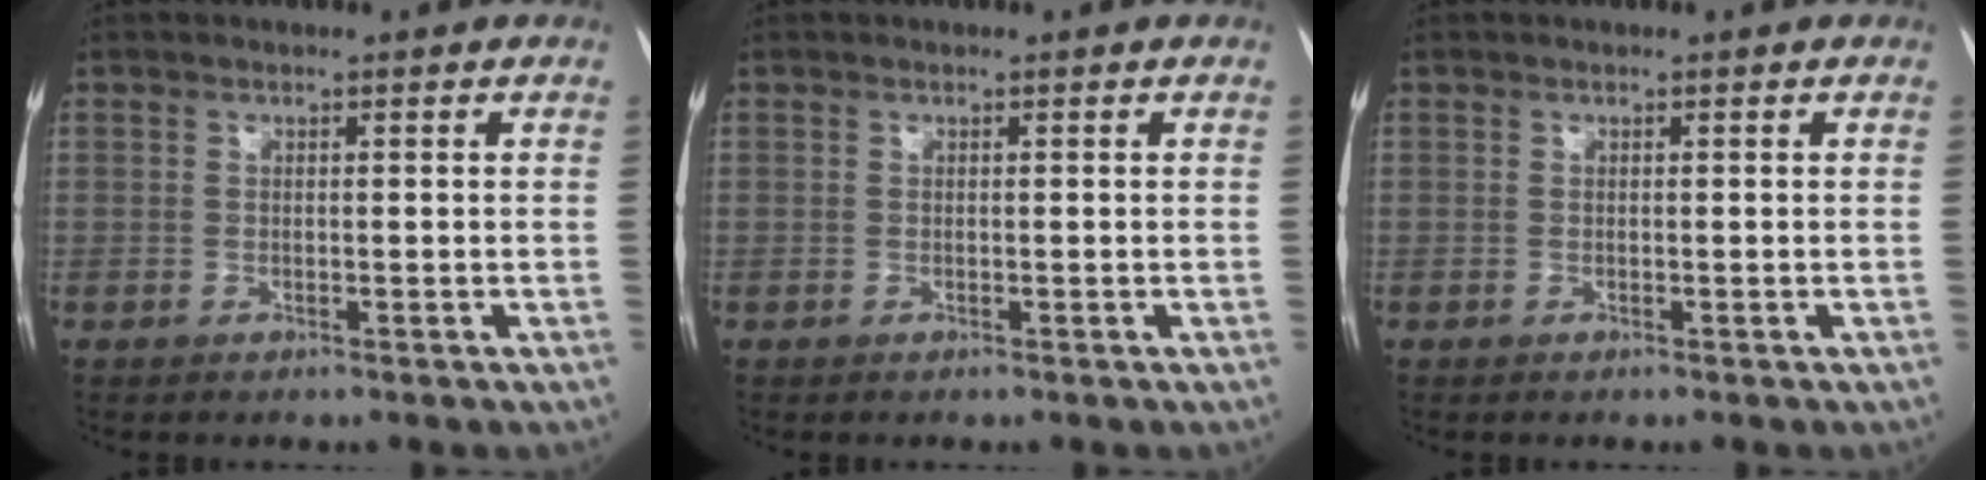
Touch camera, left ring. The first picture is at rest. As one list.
[{"total": 0.0}, {"total": 0.0}]